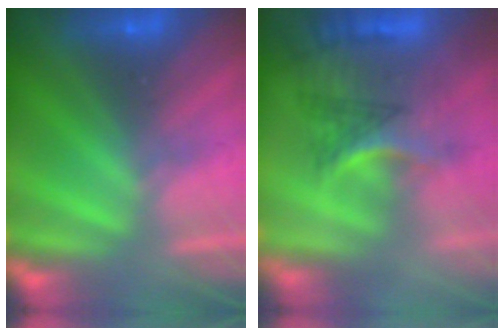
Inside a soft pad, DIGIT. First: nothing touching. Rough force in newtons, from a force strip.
{"total": 2.9}